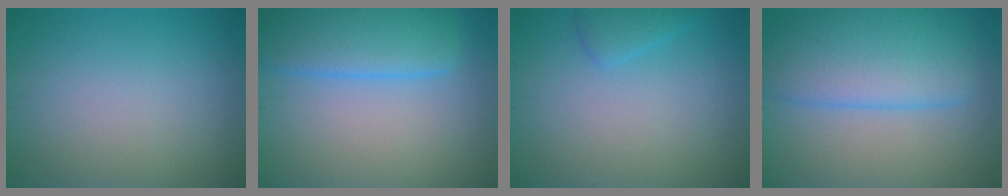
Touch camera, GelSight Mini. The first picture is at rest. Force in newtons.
{"total": 6.6, "press": 6.6, "slide": 0.4}
{"total": 1.6, "press": 1.6, "slide": 0.1}
{"total": 7.0, "press": 7.0, "slide": 0.6}